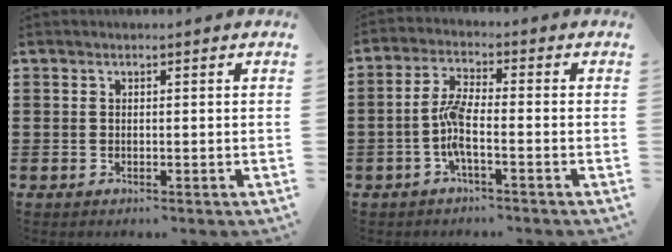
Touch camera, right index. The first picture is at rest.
{"total": 5.2, "force": [-1.9, 1.1, 4.7], "torque": [-0.113, -0.009, -0.042]}